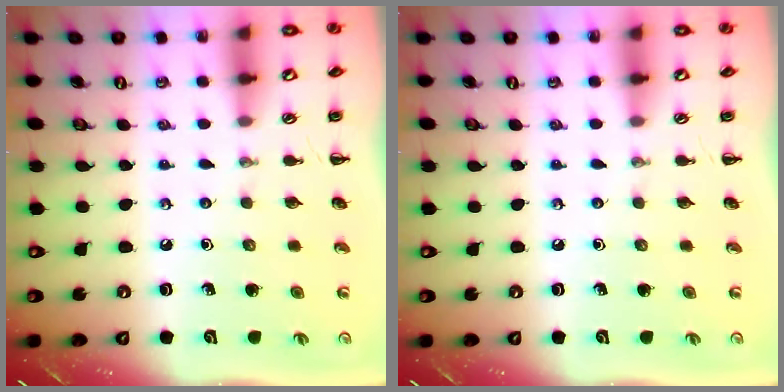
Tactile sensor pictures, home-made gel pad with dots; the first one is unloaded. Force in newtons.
{"total": 0.0}